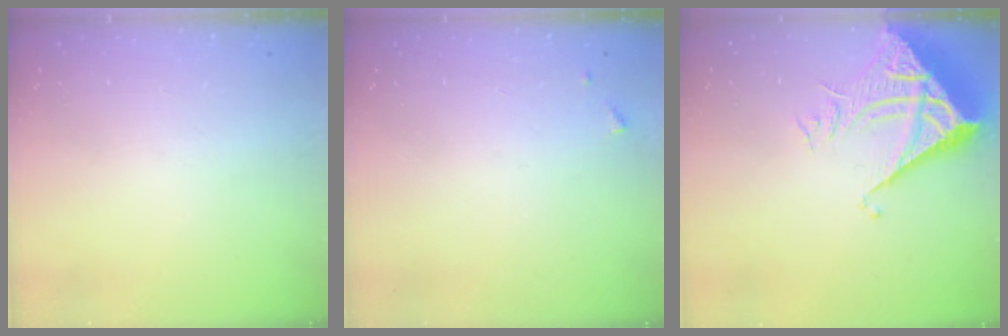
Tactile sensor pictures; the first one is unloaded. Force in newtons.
{"total": 5.1, "press": 5.1, "slide": 0.5}
{"total": 8.4, "press": 8.4, "slide": 1.0}